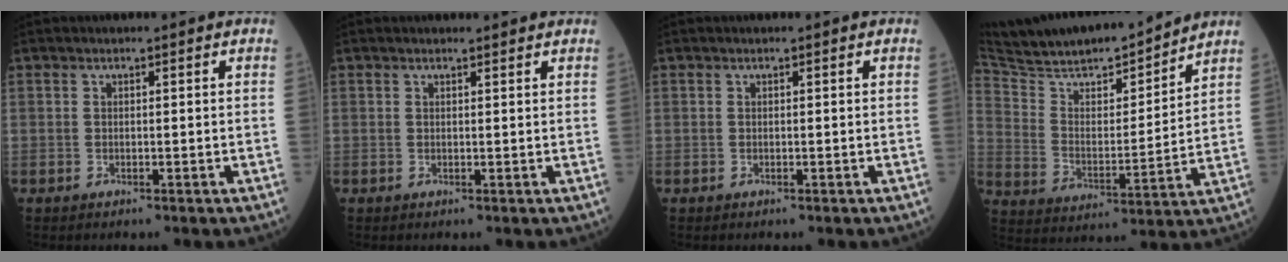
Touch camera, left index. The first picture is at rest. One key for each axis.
{"total": 3.3, "fx": 3.2, "fy": 0.3, "fz": 0.8, "tx": -0.010, "ty": 0.014, "tz": 0.035}
{"total": 0.0}
{"total": 18.5, "fx": 16.8, "fy": 2.6, "fz": 7.3, "tx": -0.128, "ty": -0.002, "tz": 0.275}